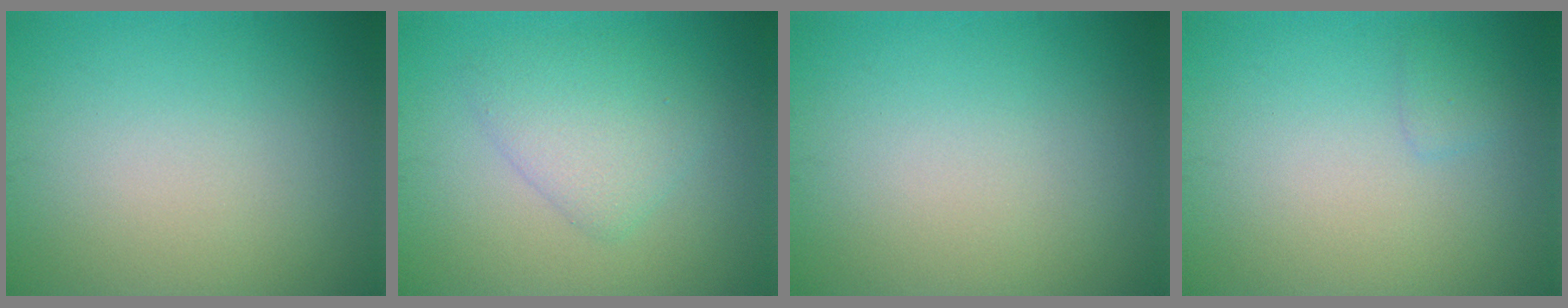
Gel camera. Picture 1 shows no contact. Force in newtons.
{"total": 3.3, "press": 3.3, "slide": 0.1}
{"total": 0.0}
{"total": 0.9, "press": 0.8, "slide": 0.1}